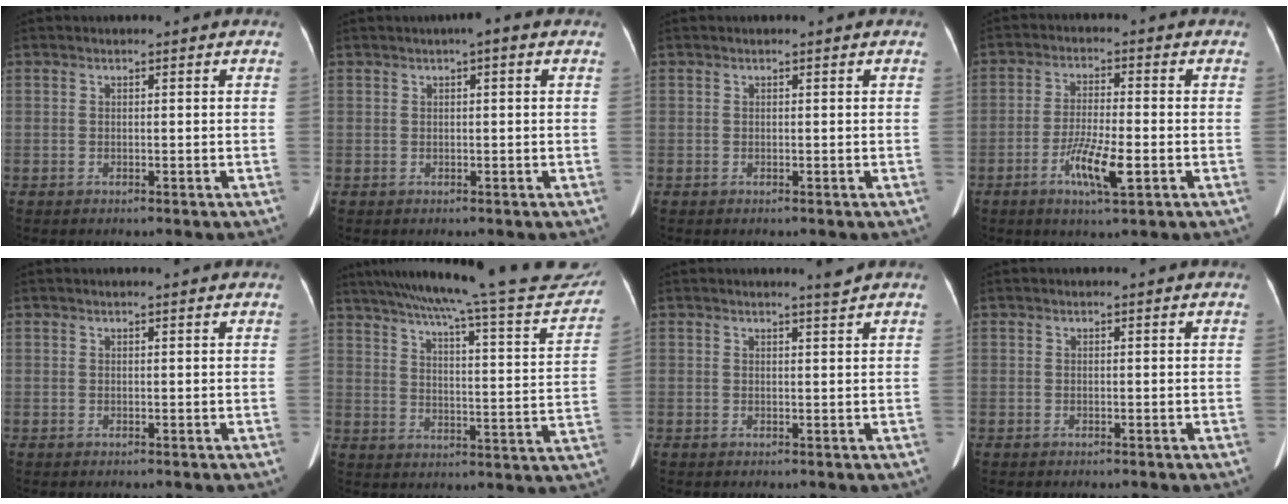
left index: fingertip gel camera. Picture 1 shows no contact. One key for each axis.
{"total": 1.7, "fx": 0.7, "fy": 0.2, "fz": 1.6, "tx": -0.026, "ty": 0.007, "tz": 0.005}
{"total": 0.0}
{"total": 7.0, "fx": -2.8, "fy": 0.8, "fz": 6.3, "tx": -0.120, "ty": -0.010, "tz": -0.049}
{"total": 1.3, "fx": 1.2, "fy": 0.0, "fz": 0.6, "tx": -0.010, "ty": 0.018, "tz": 0.016}
{"total": 29.4, "fx": 26.0, "fy": 2.3, "fz": 13.7, "tx": -0.213, "ty": -0.054, "tz": 0.325}
{"total": 1.2, "fx": 1.0, "fy": -0.7, "fz": 0.2, "tx": -0.018, "ty": -0.014, "tz": 0.022}
{"total": 0.0}